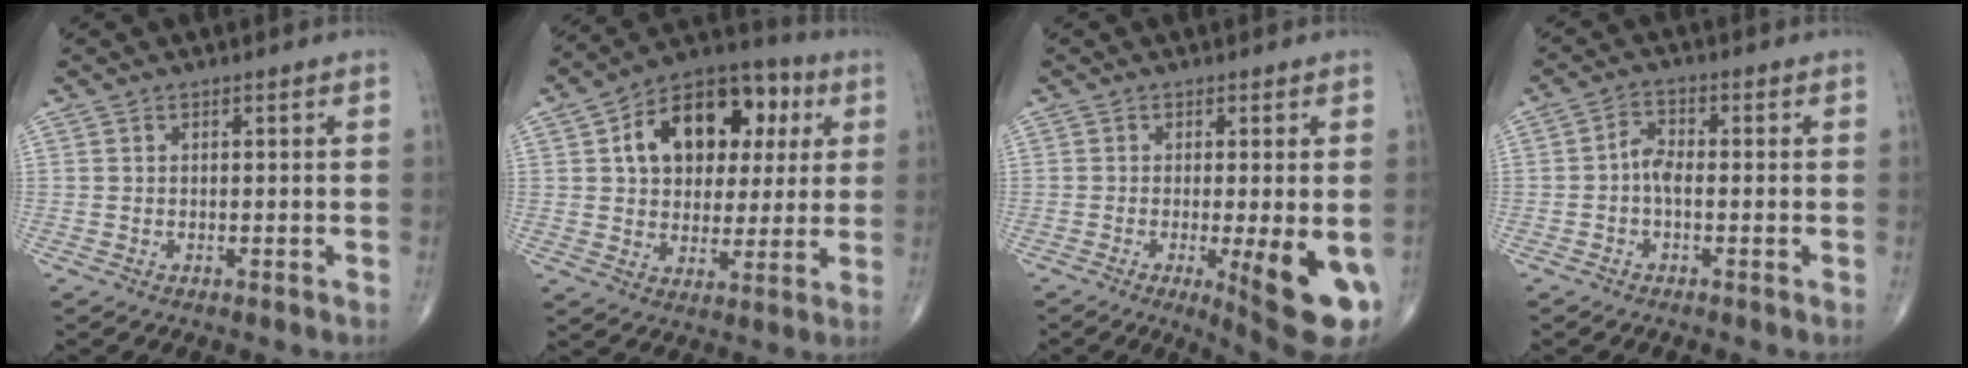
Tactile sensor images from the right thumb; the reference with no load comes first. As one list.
[{"total": 19.1, "force": [5.3, 12.8, 13.1], "torque": [-0.153, 0.014, 0.080]}, {"total": 12.1, "force": [-3.2, 2.7, 11.4], "torque": [-0.138, -0.023, -0.037]}, {"total": 3.5, "force": [-0.7, 1.7, 3.0], "torque": [-0.052, 0.010, -0.024]}]